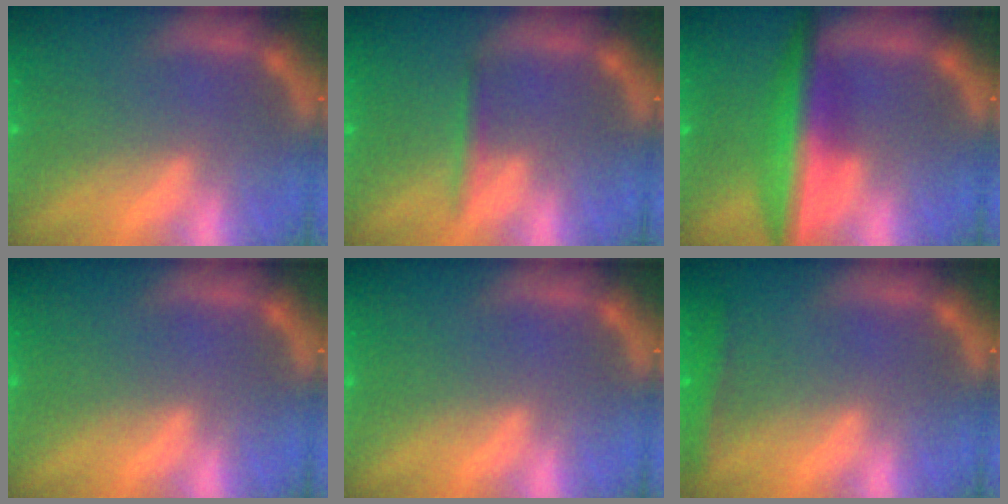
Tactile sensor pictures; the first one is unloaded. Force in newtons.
{"total": 1.4}
{"total": 6.6}
{"total": 0.0}
{"total": 0.0}
{"total": 1.9}